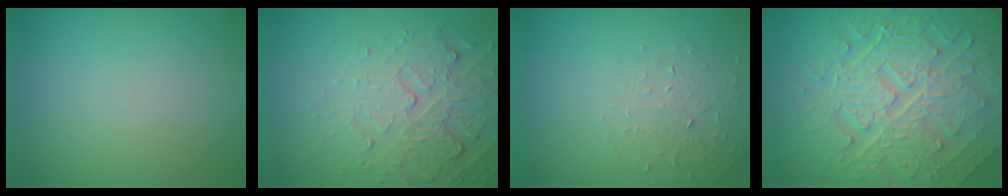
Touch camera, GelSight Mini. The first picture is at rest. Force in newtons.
{"total": 5.5, "press": 3.5, "slide": 4.2}
{"total": 1.4, "press": 0.7, "slide": 1.2}
{"total": 10.1, "press": 6.7, "slide": 7.5}